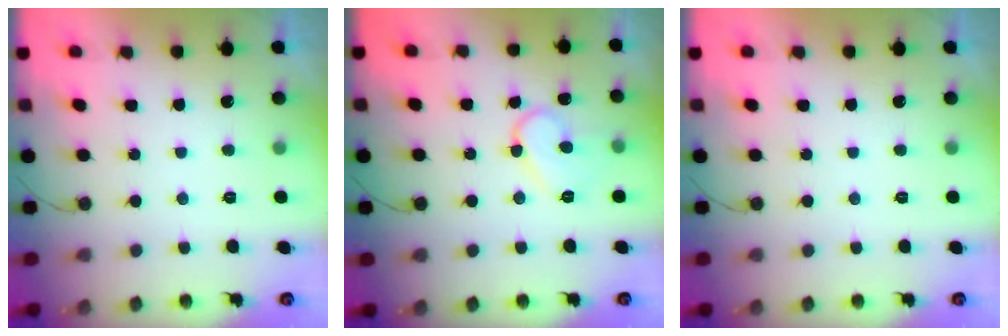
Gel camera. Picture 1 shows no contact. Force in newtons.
{"total": 9.5, "press": 9.4, "slide": 0.7}
{"total": 0.0}